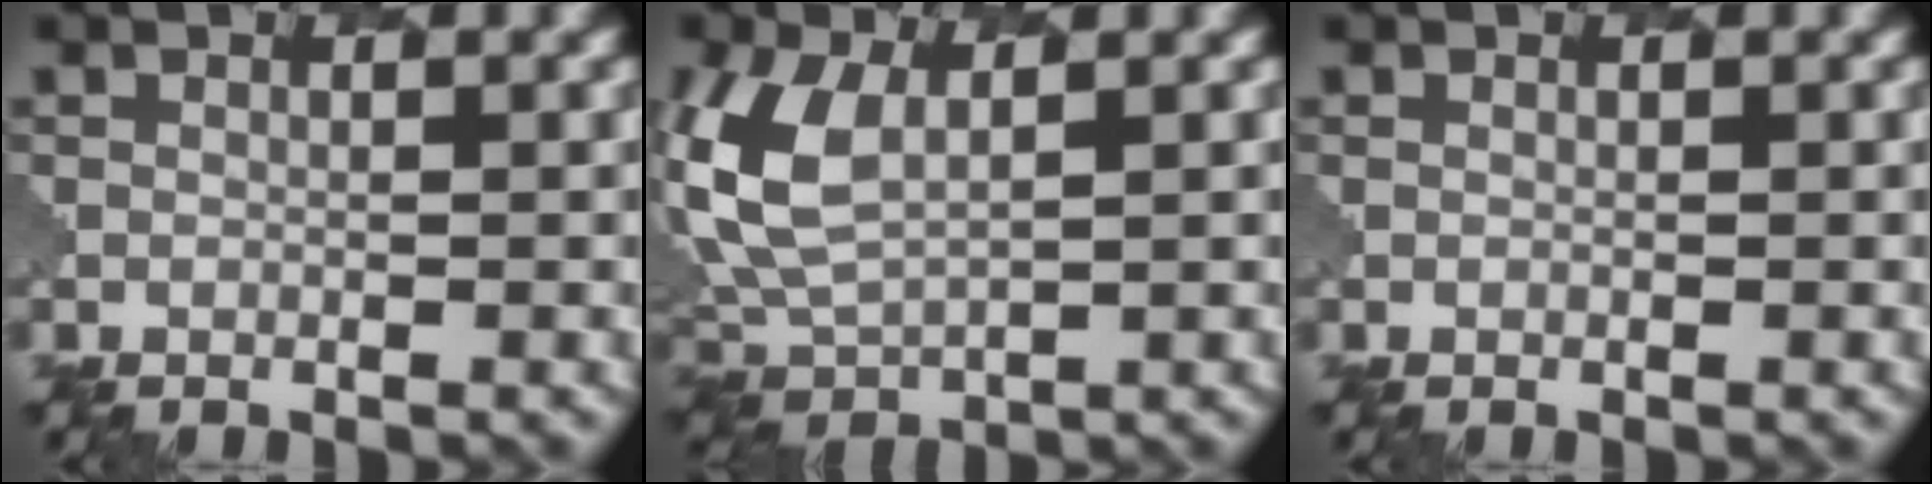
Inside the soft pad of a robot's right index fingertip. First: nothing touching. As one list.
[{"total": 6.6, "force": [1.9, 3.6, 5.1], "torque": [-0.134, 0.005, 0.033]}, {"total": 0.0}]